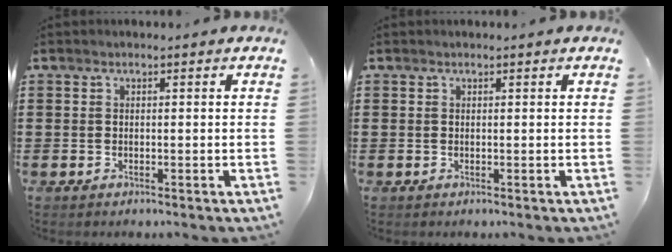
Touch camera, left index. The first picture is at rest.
{"total": 0.0}